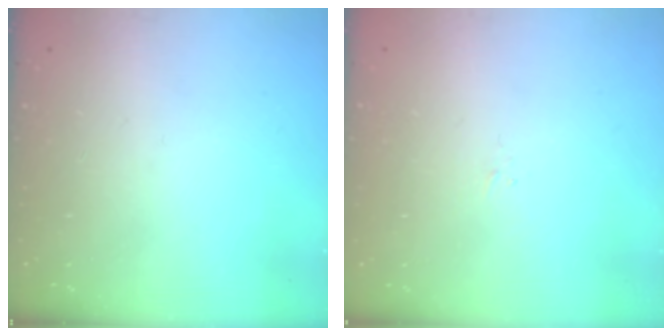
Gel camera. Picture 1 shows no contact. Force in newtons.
{"total": 1.6, "press": 1.5, "slide": 0.3}